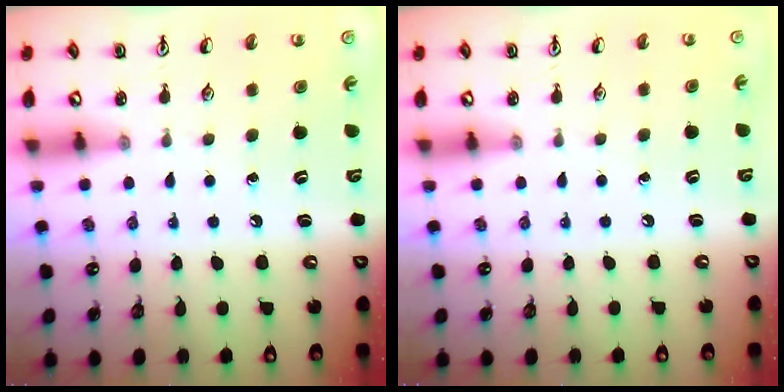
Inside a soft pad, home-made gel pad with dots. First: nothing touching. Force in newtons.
{"total": 0.0}